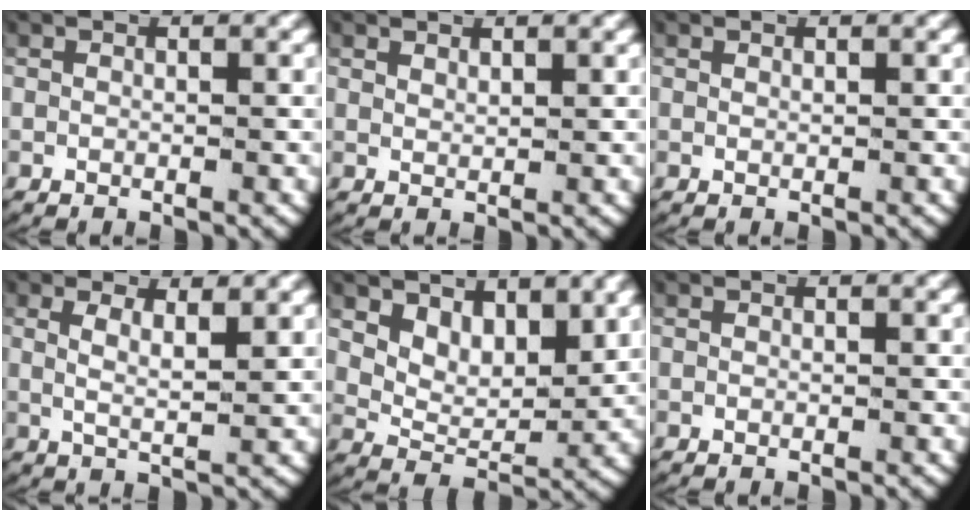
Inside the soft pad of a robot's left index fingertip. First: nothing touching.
{"total": 1.1, "force": [1.1, -0.1, 0.1], "torque": [-0.004, -0.005, 0.025]}
{"total": 0.0}
{"total": 2.7, "force": [1.2, 0.7, 2.3], "torque": [-0.043, -0.012, 0.023]}
{"total": 5.3, "force": [2.7, 3.3, 3.1], "torque": [-0.060, -0.014, 0.048]}
{"total": 0.0}